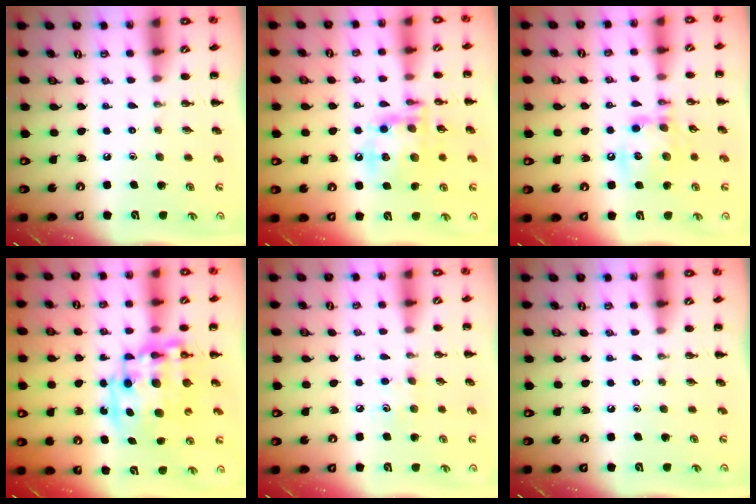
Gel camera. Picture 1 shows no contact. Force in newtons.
{"total": 14.7, "press": 14.5, "slide": 2.5}
{"total": 13.8, "press": 13.7, "slide": 1.6}
{"total": 15.5, "press": 15.1, "slide": 3.3}
{"total": 6.8, "press": 6.6, "slide": 1.7}
{"total": 0.0}